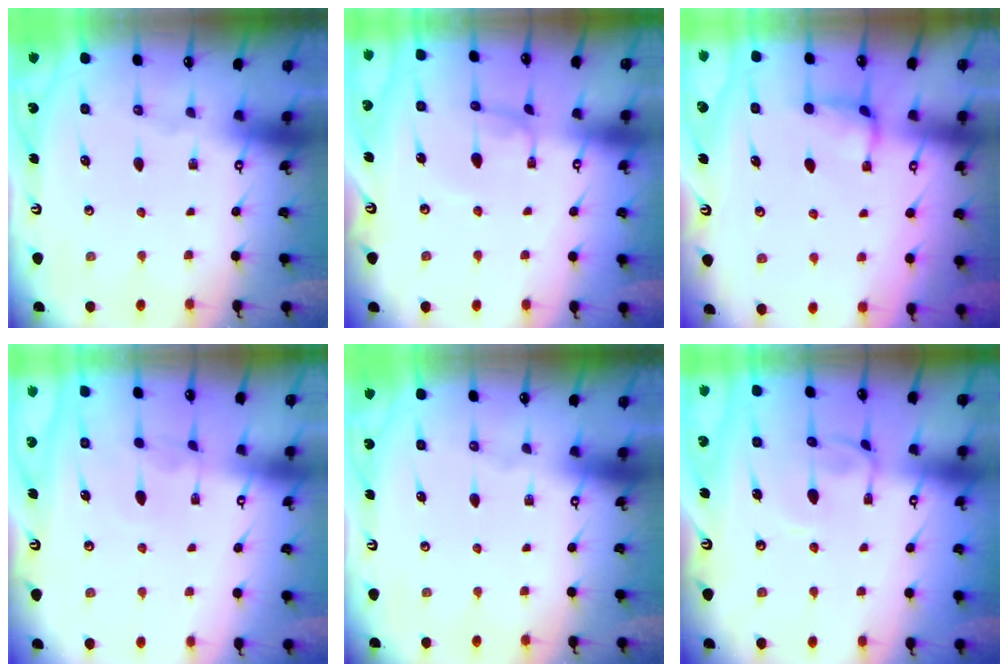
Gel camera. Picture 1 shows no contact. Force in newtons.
{"total": 1.6, "press": 1.6, "slide": 0.1}
{"total": 2.0, "press": 1.9, "slide": 0.7}
{"total": 2.5, "press": 2.4, "slide": 0.3}
{"total": 0.0}
{"total": 1.9, "press": 1.9, "slide": 0.2}